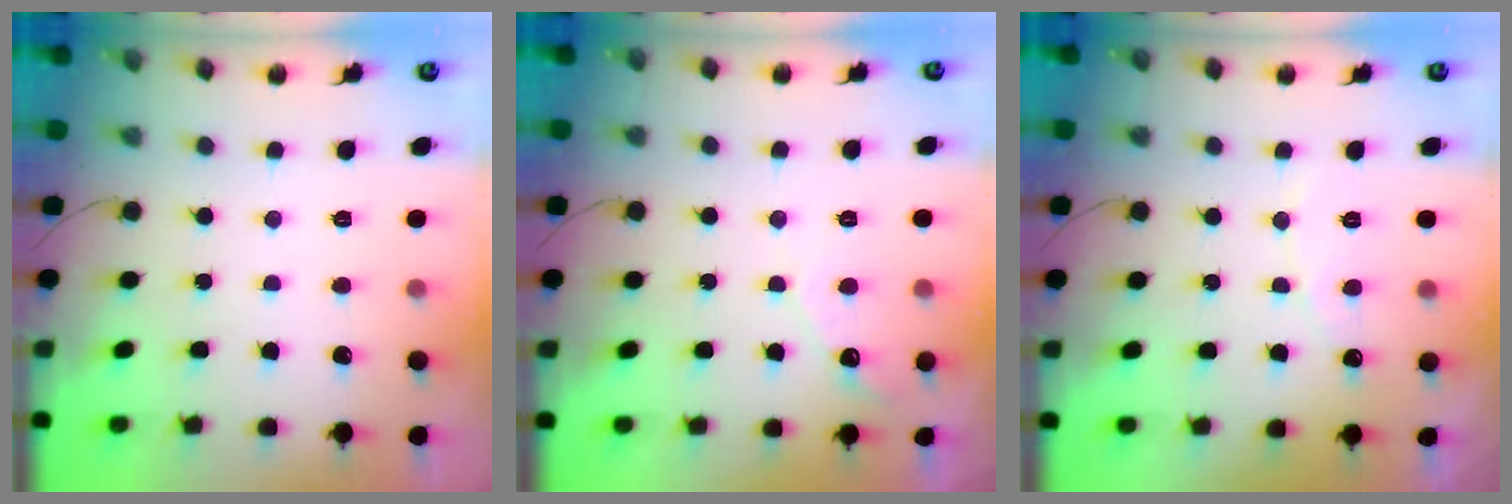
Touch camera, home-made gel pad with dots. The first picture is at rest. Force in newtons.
{"total": 4.7, "press": 4.7, "slide": 0.2}
{"total": 4.9, "press": 4.9, "slide": 0.3}